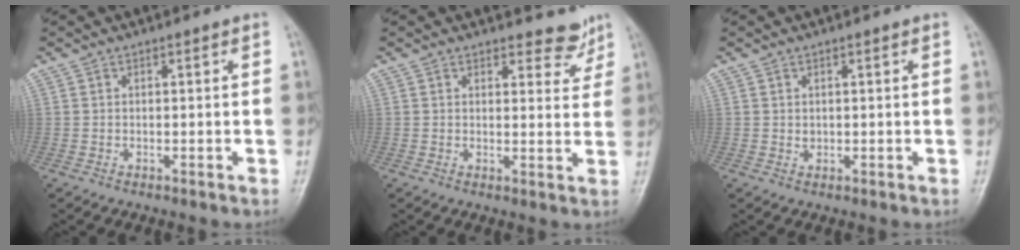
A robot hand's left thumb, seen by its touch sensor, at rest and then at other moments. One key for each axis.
{"total": 4.7, "fx": 4.1, "fy": 2.1, "fz": 0.9, "tx": 0.016, "ty": -0.033, "tz": 0.044}
{"total": 1.1, "fx": 0.5, "fy": 0.7, "fz": 0.7, "tx": -0.005, "ty": -0.004, "tz": 0.011}